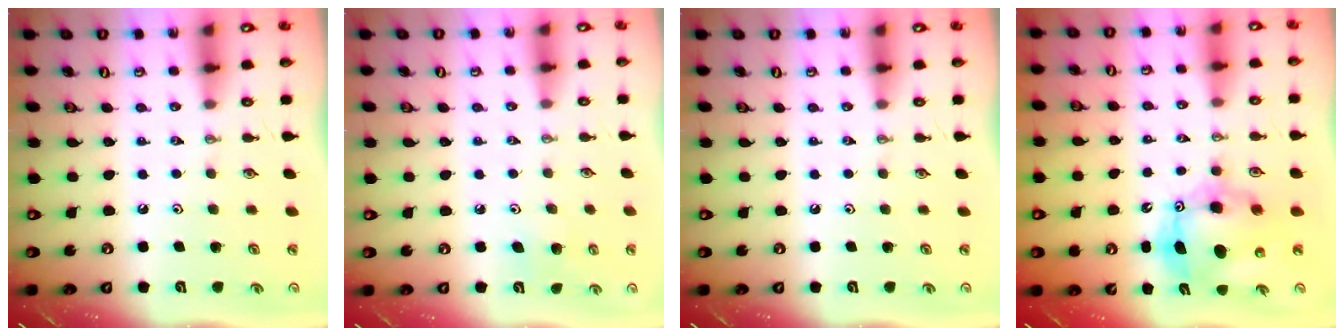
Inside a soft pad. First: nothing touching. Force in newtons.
{"total": 4.2, "press": 4.2, "slide": 0.4}
{"total": 0.0}
{"total": 11.2, "press": 10.9, "slide": 2.7}